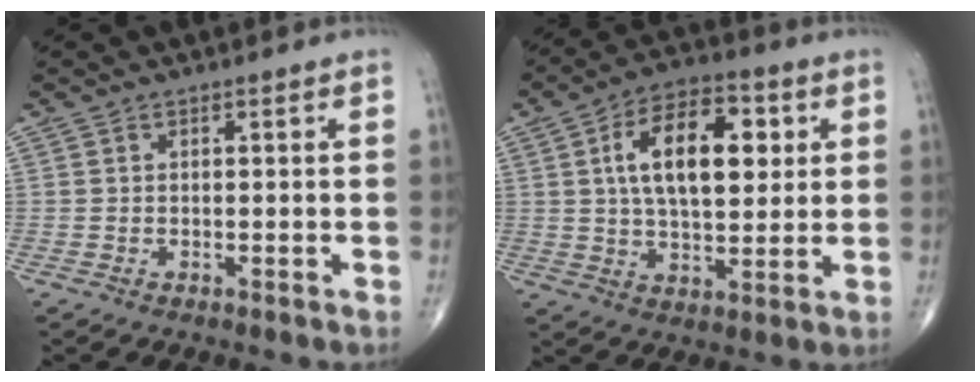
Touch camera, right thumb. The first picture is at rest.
{"total": 16.1, "force": [3.7, 8.3, 13.2], "torque": [-0.196, 0.004, 0.060]}